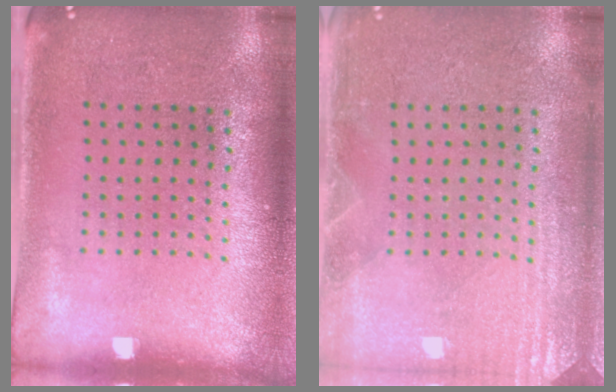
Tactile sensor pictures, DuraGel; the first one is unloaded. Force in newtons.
{"total": 2.9, "press": 2.9, "slide": 0.5}